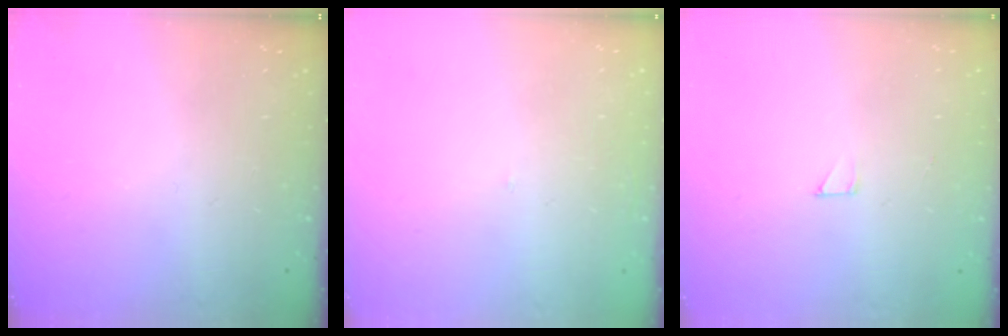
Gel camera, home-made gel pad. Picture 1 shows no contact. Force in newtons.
{"total": 1.7, "press": 1.6, "slide": 0.1}
{"total": 2.0, "press": 2.0, "slide": 0.0}